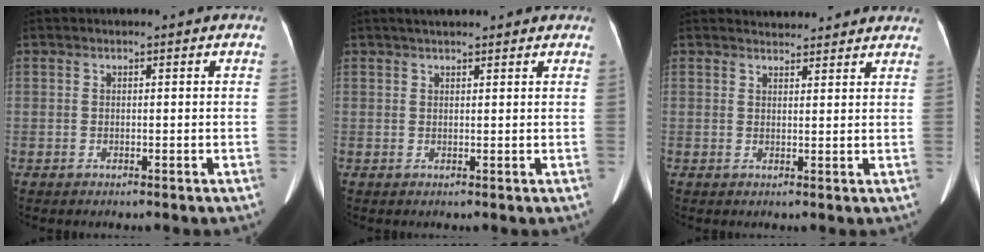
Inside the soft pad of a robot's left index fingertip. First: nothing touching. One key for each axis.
{"total": 5.1, "fx": 4.3, "fy": 1.2, "fz": 2.5, "tx": -0.032, "ty": 0.034, "tz": 0.061}
{"total": 6.7, "fx": 6.4, "fy": 1.6, "fz": 1.0, "tx": -0.003, "ty": 0.019, "tz": 0.063}